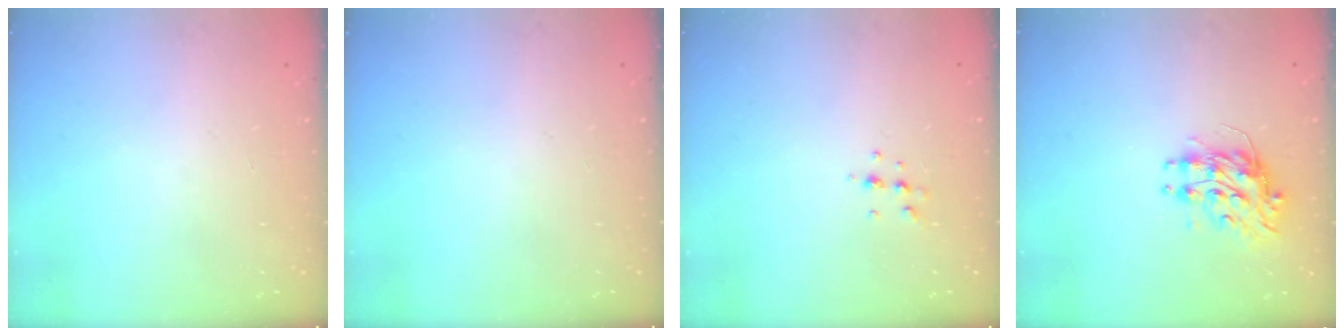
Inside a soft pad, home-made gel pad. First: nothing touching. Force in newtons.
{"total": 0.0}
{"total": 5.3, "press": 5.2, "slide": 1.4}
{"total": 9.0, "press": 9.0, "slide": 0.7}